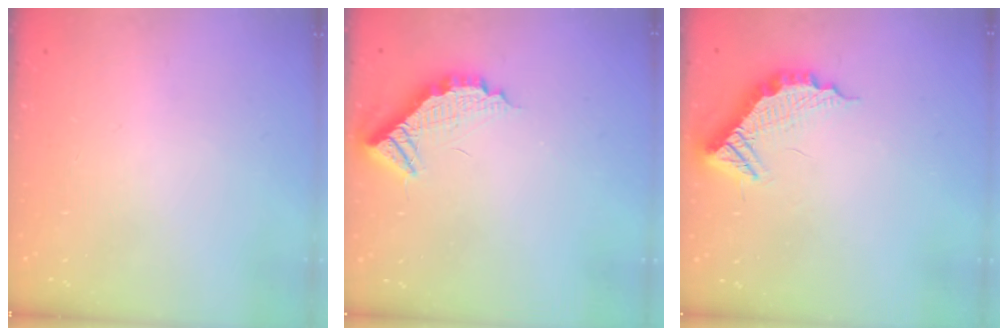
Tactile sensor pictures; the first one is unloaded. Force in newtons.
{"total": 11.0, "press": 10.9, "slide": 1.0}
{"total": 14.3, "press": 14.2, "slide": 1.0}